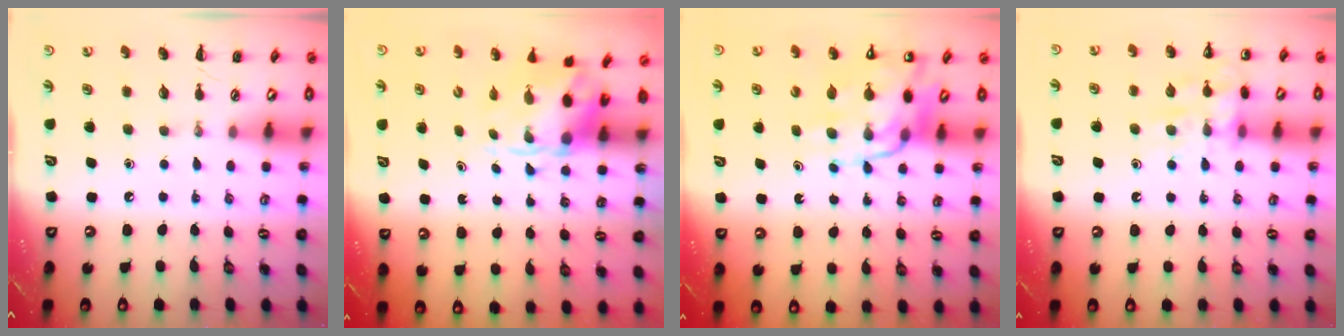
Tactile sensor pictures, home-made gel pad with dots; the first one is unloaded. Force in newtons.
{"total": 4.3, "press": 4.2, "slide": 0.9}
{"total": 14.1, "press": 13.6, "slide": 3.7}
{"total": 11.6, "press": 11.6, "slide": 0.7}